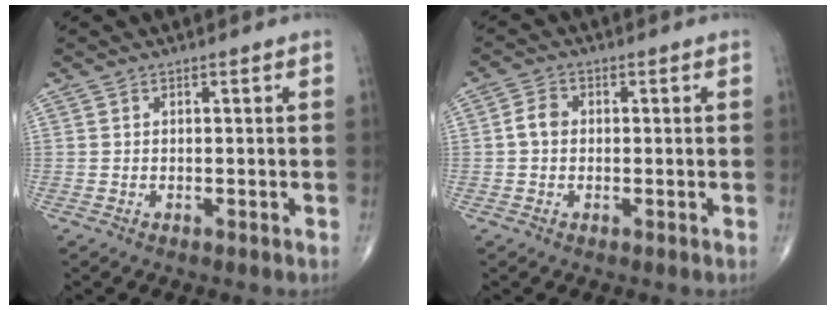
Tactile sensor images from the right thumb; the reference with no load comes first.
{"total": 3.0, "force": [-0.1, 2.4, 1.9], "torque": [-0.031, 0.009, -0.008]}